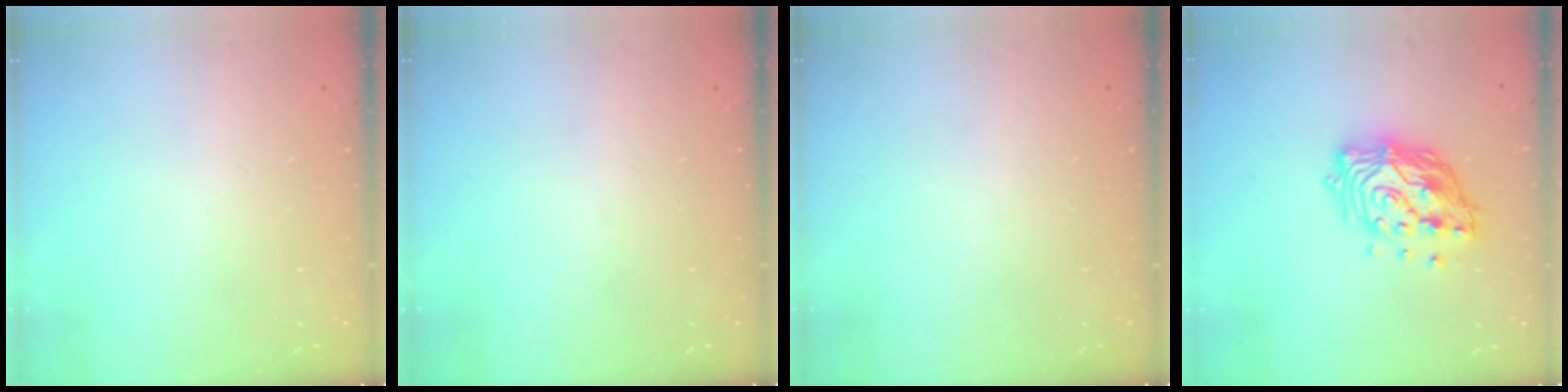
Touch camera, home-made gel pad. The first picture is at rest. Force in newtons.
{"total": 0.0}
{"total": 0.0}
{"total": 14.9, "press": 14.9, "slide": 1.3}